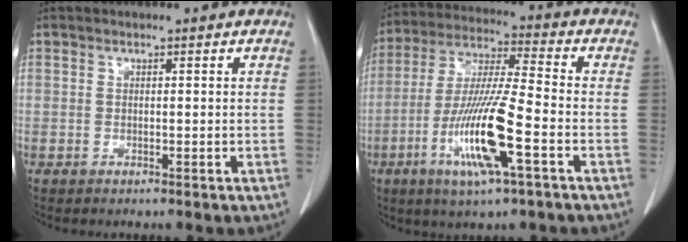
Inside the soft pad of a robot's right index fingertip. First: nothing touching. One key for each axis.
{"total": 14.6, "fx": -5.2, "fy": 0.8, "fz": 13.6, "tx": -0.274, "ty": -0.017, "tz": -0.099}